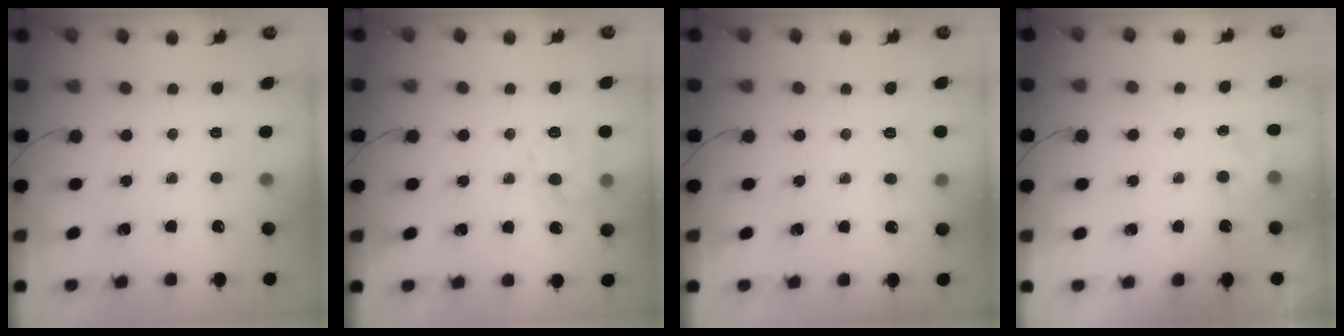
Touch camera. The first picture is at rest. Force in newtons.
{"total": 10.1, "press": 10.1, "slide": 0.7}
{"total": 6.1, "press": 5.9, "slide": 1.6}
{"total": 4.5, "press": 4.3, "slide": 1.2}